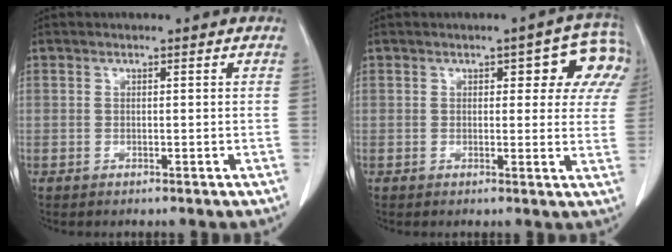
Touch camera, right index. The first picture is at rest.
{"total": 8.4, "force": [3.8, 3.8, 6.5], "torque": [-0.060, 0.013, 0.035]}